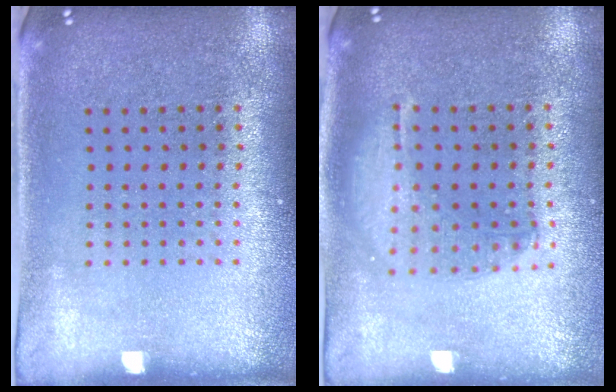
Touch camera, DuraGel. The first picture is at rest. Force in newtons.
{"total": 1.4, "press": 1.3, "slide": 0.5}